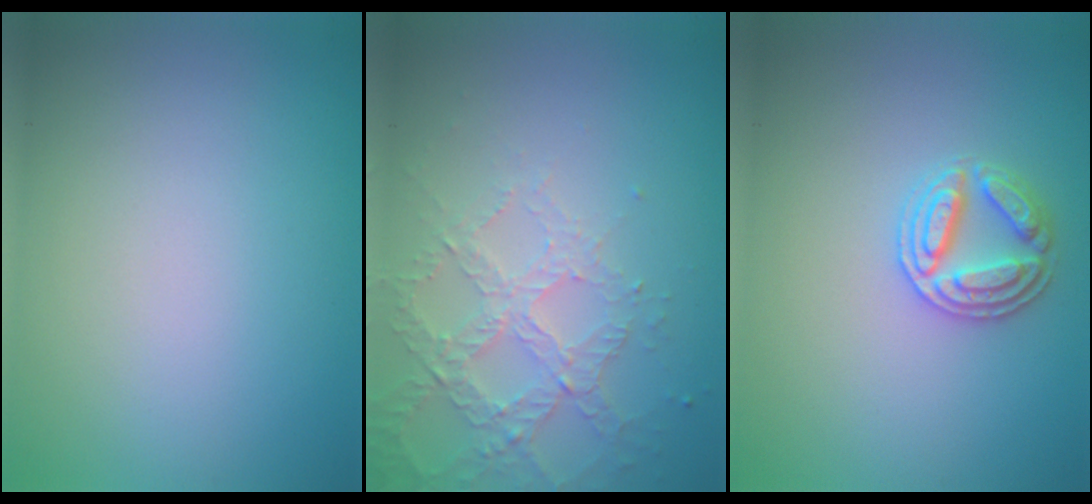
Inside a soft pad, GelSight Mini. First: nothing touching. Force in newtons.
{"total": 3.4, "press": 3.3, "slide": 0.8}
{"total": 2.9, "press": 2.9, "slide": 0.5}